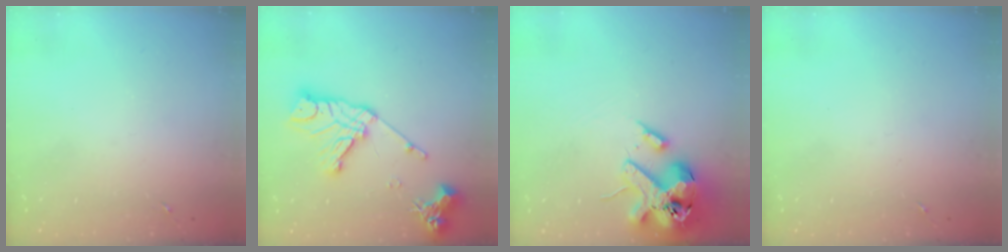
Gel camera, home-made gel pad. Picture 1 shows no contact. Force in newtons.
{"total": 17.2, "press": 17.1, "slide": 1.8}
{"total": 16.5, "press": 16.3, "slide": 2.8}
{"total": 0.0}